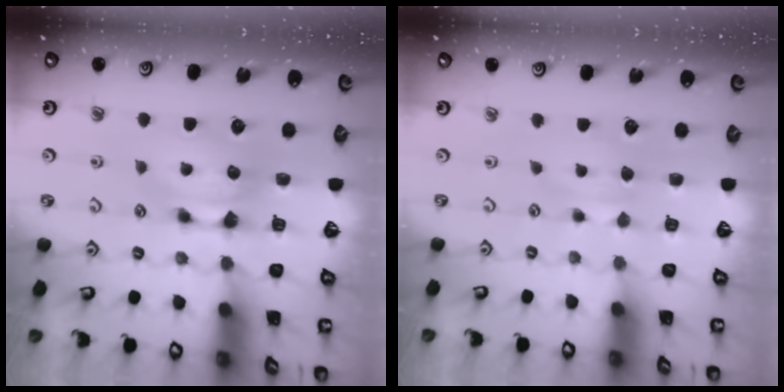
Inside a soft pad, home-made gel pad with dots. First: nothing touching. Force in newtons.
{"total": 2.1, "press": 2.0, "slide": 0.4}